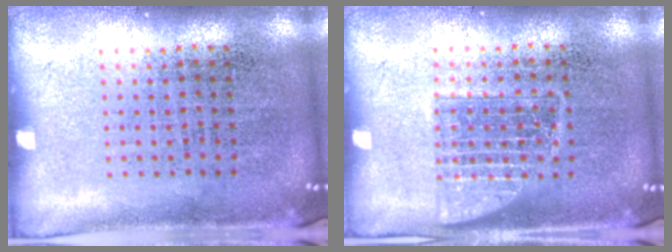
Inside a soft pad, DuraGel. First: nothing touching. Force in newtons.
{"total": 1.1, "press": 1.1, "slide": 0.3}